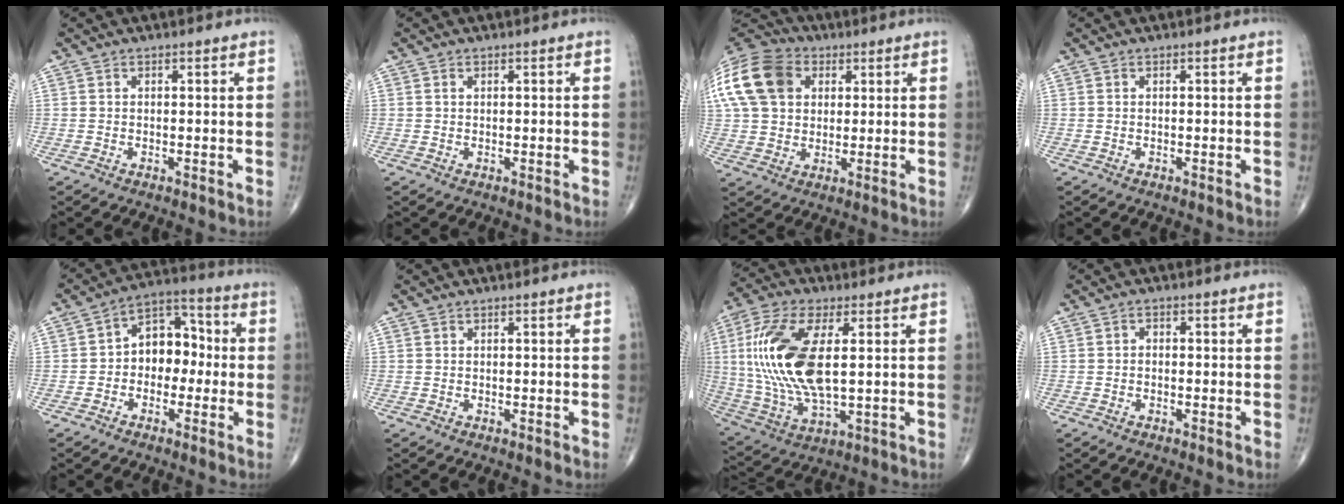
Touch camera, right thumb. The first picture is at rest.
{"total": 0.5, "force": [0.3, 0.4, 0.3], "torque": [-0.006, 0.000, 0.005]}
{"total": 23.7, "force": [7.5, 17.7, 13.9], "torque": [-0.329, 0.056, 0.143]}
{"total": 0.0}
{"total": 9.9, "force": [-0.7, 7.2, 6.8], "torque": [-0.064, 0.042, -0.026]}
{"total": 0.0}
{"total": 19.5, "force": [2.7, 8.6, 17.3], "torque": [-0.374, -0.011, 0.054]}
{"total": 1.0, "force": [-0.2, 0.8, 0.6], "torque": [-0.005, 0.004, -0.007]}